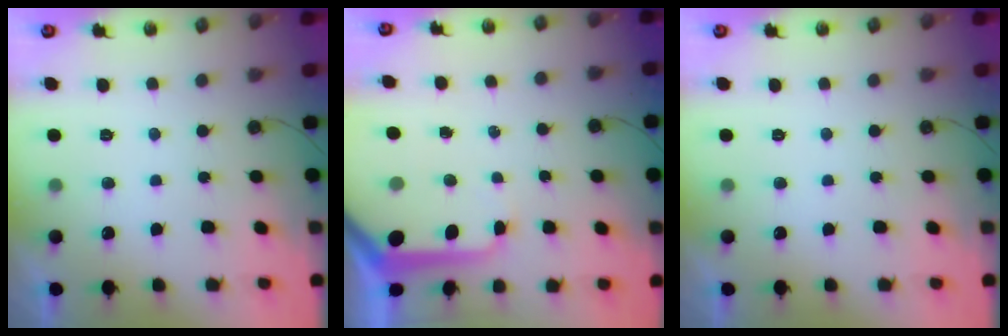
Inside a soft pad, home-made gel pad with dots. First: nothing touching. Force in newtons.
{"total": 9.5, "press": 9.4, "slide": 0.9}
{"total": 0.0}